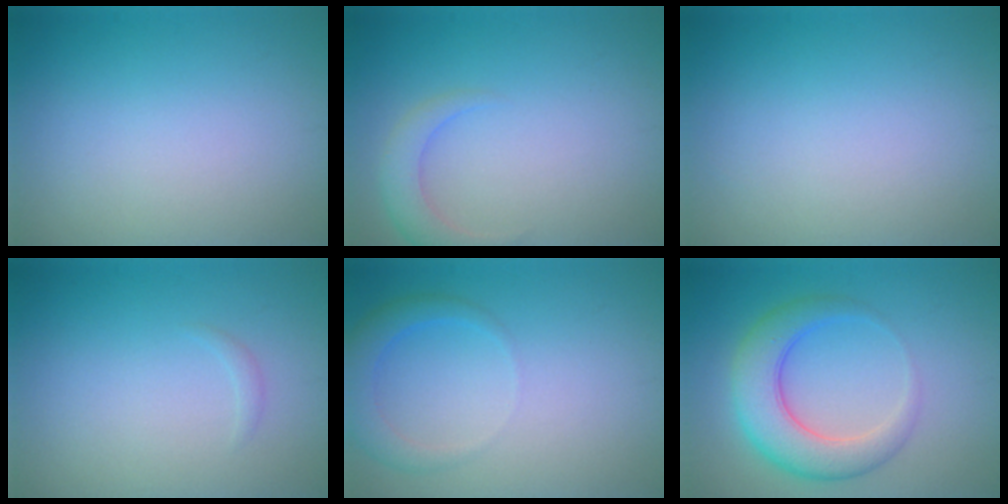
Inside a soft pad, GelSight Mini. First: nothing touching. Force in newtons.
{"total": 2.4, "press": 2.4, "slide": 0.3}
{"total": 0.0}
{"total": 0.6, "press": 0.5, "slide": 0.1}
{"total": 2.7, "press": 2.6, "slide": 0.3}
{"total": 6.0, "press": 6.0, "slide": 0.3}